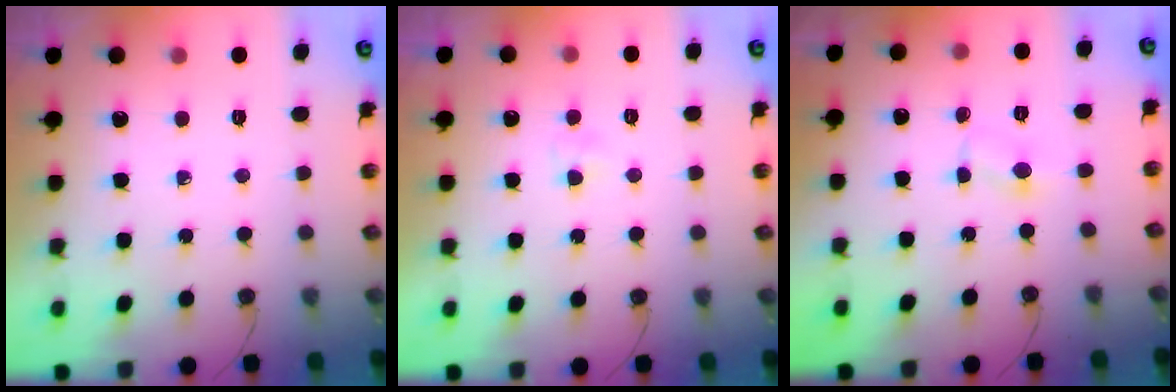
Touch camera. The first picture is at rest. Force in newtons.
{"total": 3.1, "press": 2.7, "slide": 1.4}
{"total": 2.1, "press": 2.1, "slide": 0.2}